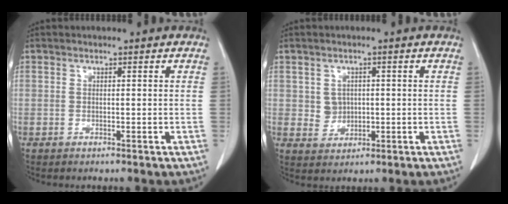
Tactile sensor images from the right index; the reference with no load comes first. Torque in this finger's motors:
{"motor_torque": [-0.12, 0.08, -0.03, 0.01]}